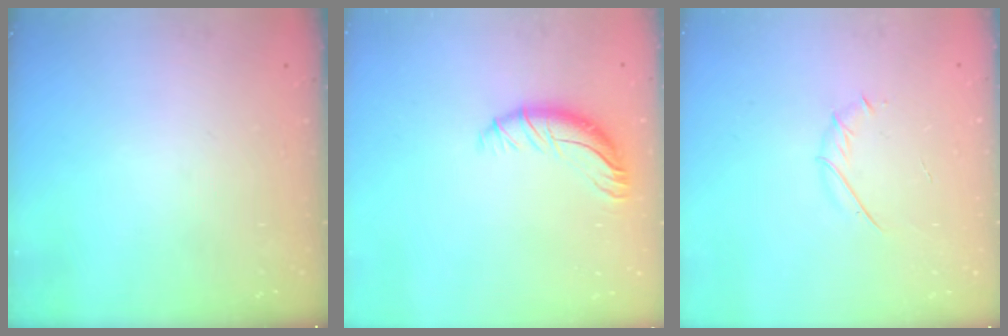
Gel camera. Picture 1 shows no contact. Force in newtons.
{"total": 9.3, "press": 9.2, "slide": 1.4}
{"total": 2.7, "press": 2.6, "slide": 0.8}